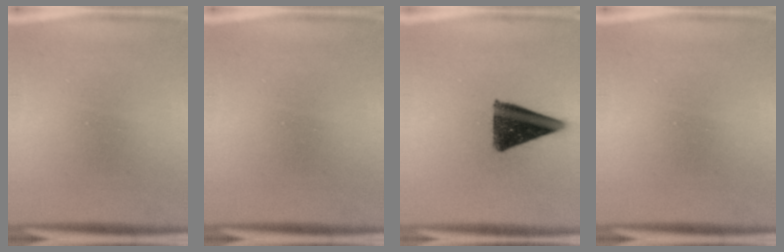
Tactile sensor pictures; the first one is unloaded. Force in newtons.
{"total": 0.0}
{"total": 11.6}
{"total": 0.0}